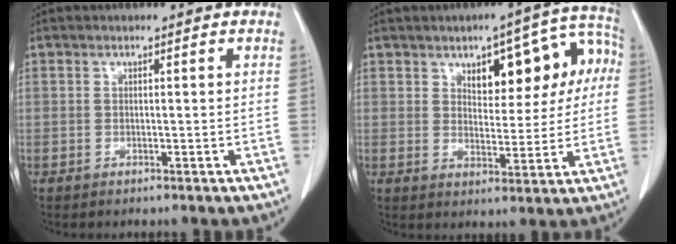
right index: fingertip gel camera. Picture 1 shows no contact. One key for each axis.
{"total": 12.3, "fx": 3.6, "fy": 5.5, "fz": 10.4, "tx": -0.119, "ty": 0.038, "tz": 0.050}